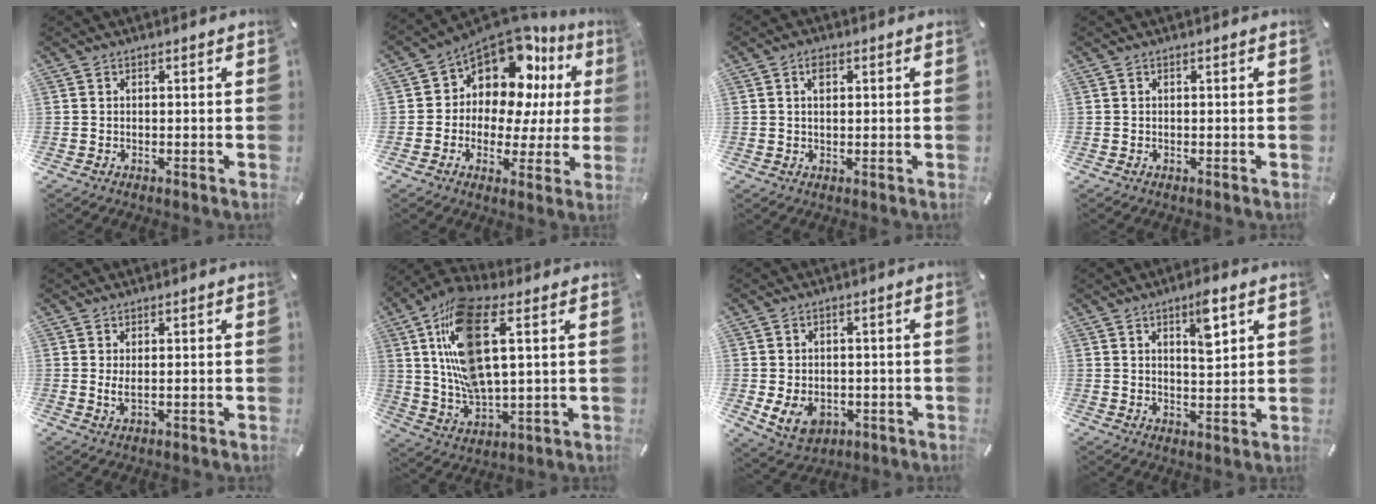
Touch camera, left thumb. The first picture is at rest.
{"total": 11.8, "force": [7.4, 7.5, 5.2], "torque": [-0.087, -0.079, 0.133]}
{"total": 2.8, "force": [0.9, 1.7, 2.0], "torque": [-0.036, 0.004, 0.013]}
{"total": 0.0}
{"total": 2.6, "force": [0.7, 0.8, 2.3], "torque": [-0.046, -0.007, 0.009]}
{"total": 17.9, "force": [6.4, 8.3, 14.5], "torque": [-0.312, -0.012, 0.113]}
{"total": 7.0, "force": [-1.3, 5.6, 4.1], "torque": [-0.078, 0.004, -0.023]}
{"total": 7.3, "force": [4.1, 2.6, 5.4], "torque": [-0.077, -0.019, 0.062]}